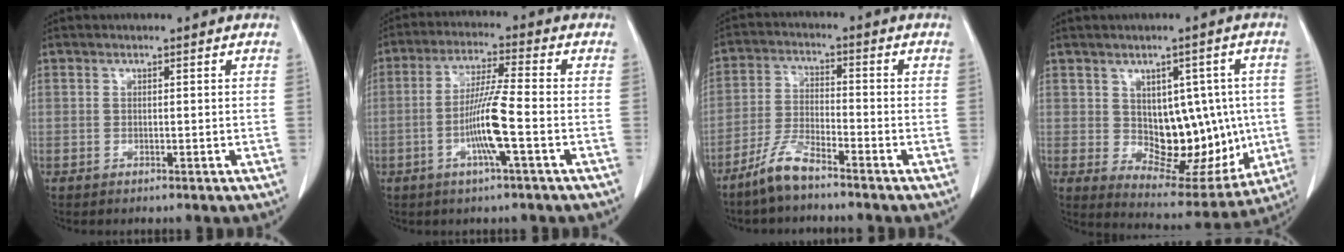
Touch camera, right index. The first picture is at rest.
{"total": 8.7, "force": [-2.5, -0.4, 8.3], "torque": [-0.162, -0.004, -0.051]}
{"total": 5.9, "force": [-4.9, 0.8, 3.3], "torque": [-0.074, -0.010, -0.105]}
{"total": 13.6, "force": [-0.3, 7.8, 11.2], "torque": [-0.130, 0.013, 0.023]}